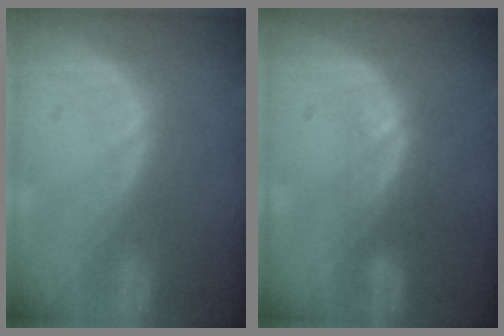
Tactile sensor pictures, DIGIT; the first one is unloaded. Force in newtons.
{"total": 2.9, "press": 2.4, "slide": 1.7}